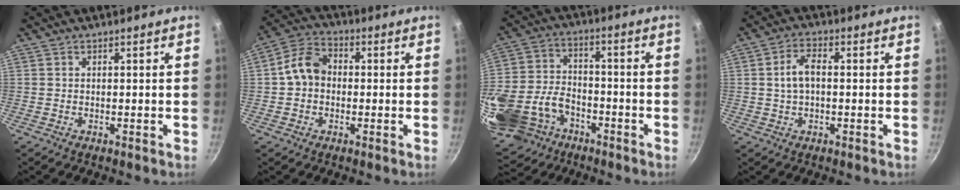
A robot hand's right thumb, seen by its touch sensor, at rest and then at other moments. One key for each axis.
{"total": 7.8, "fx": -0.1, "fy": 6.2, "fz": 4.7, "tx": -0.063, "ty": 0.025, "tz": -0.018}
{"total": 21.3, "fx": -9.8, "fy": 15.0, "fz": 11.5, "tx": -0.243, "ty": 0.034, "tz": -0.171}
{"total": 2.8, "fx": -0.3, "fy": 1.2, "fz": 2.5, "tx": -0.058, "ty": 0.013, "tz": -0.008}